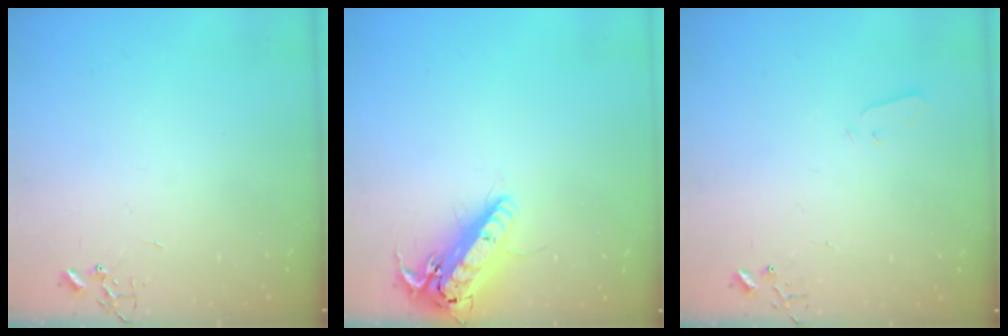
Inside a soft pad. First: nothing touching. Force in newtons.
{"total": 16.5, "press": 16.3, "slide": 3.0}
{"total": 1.9, "press": 1.9, "slide": 0.4}